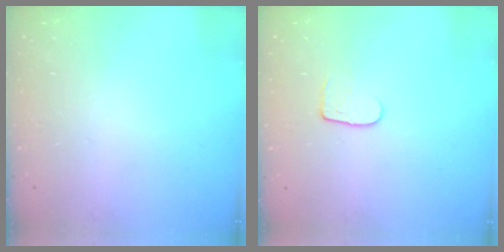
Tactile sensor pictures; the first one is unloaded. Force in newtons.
{"total": 5.8, "press": 5.8, "slide": 0.6}